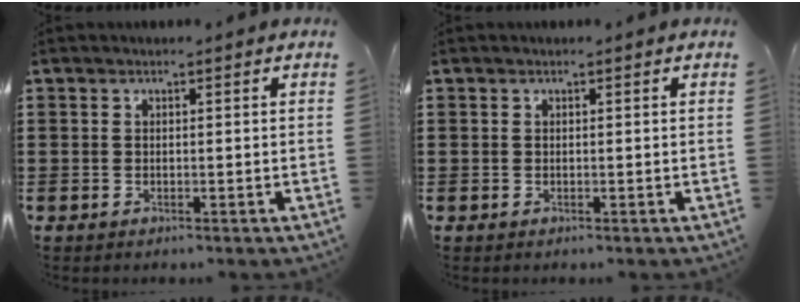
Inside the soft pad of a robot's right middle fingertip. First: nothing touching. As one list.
[{"total": 0.0}]